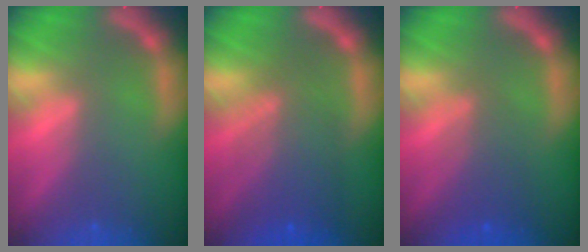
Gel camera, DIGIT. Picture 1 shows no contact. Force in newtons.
{"total": 6.6}
{"total": 3.6}